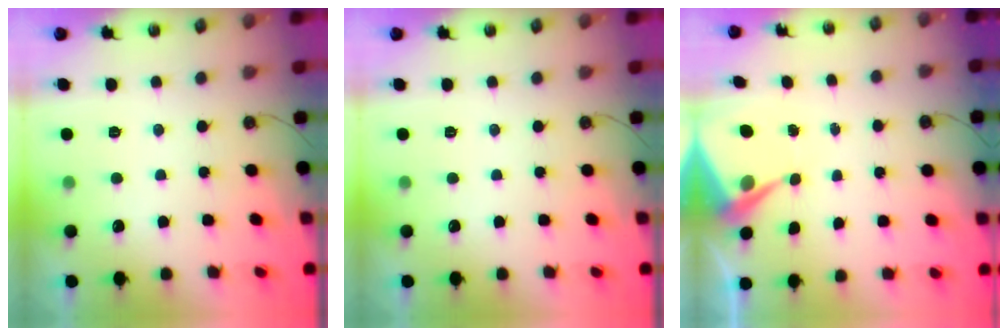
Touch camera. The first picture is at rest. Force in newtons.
{"total": 0.0}
{"total": 6.5, "press": 6.5, "slide": 0.3}